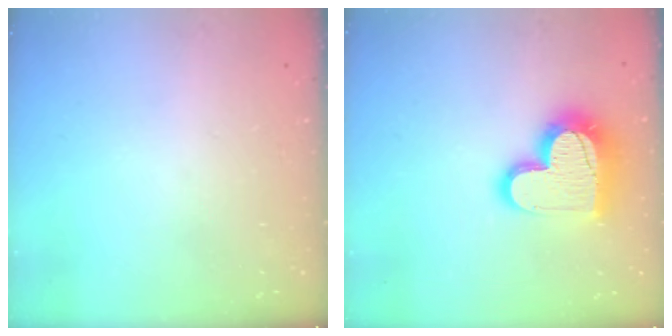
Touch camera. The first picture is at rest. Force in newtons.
{"total": 17.9, "press": 17.8, "slide": 1.3}